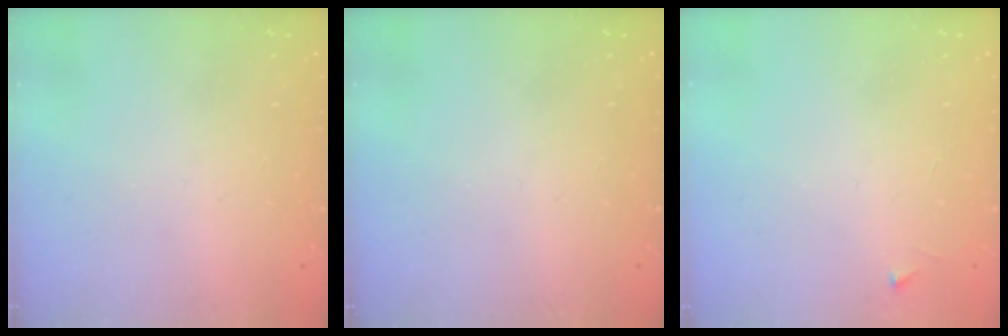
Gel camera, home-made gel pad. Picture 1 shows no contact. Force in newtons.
{"total": 0.0}
{"total": 2.5, "press": 2.5, "slide": 0.3}